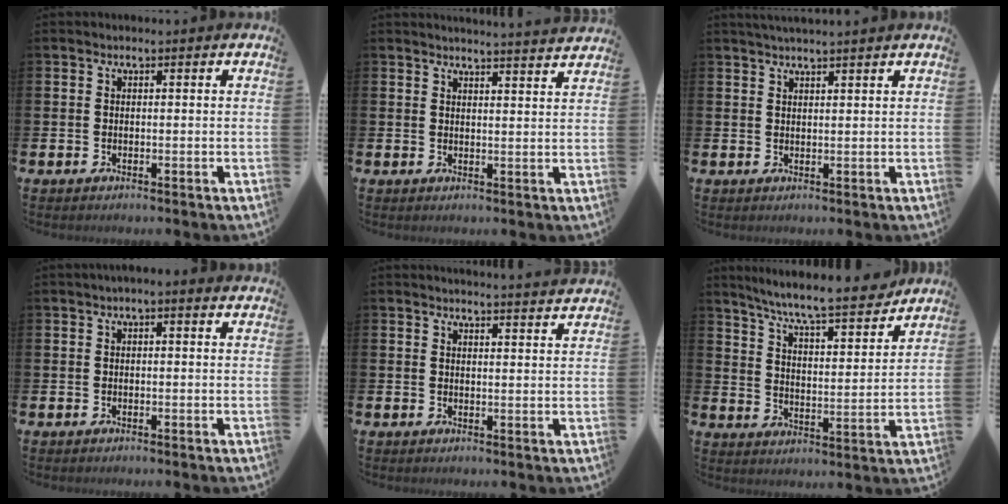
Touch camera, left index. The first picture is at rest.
{"total": 3.4, "force": [3.4, -0.6, 0.0], "torque": [0.002, -0.027, 0.059]}
{"total": 2.0, "force": [1.9, -0.3, 0.4], "torque": [-0.017, -0.001, 0.037]}
{"total": 0.8, "force": [0.1, 0.1, 0.8], "torque": [-0.014, 0.002, 0.000]}
{"total": 3.1, "force": [3.1, -0.5, -0.1], "torque": [0.006, -0.025, 0.054]}
{"total": 8.7, "force": [8.1, 0.2, 3.0], "torque": [-0.086, -0.060, 0.138]}